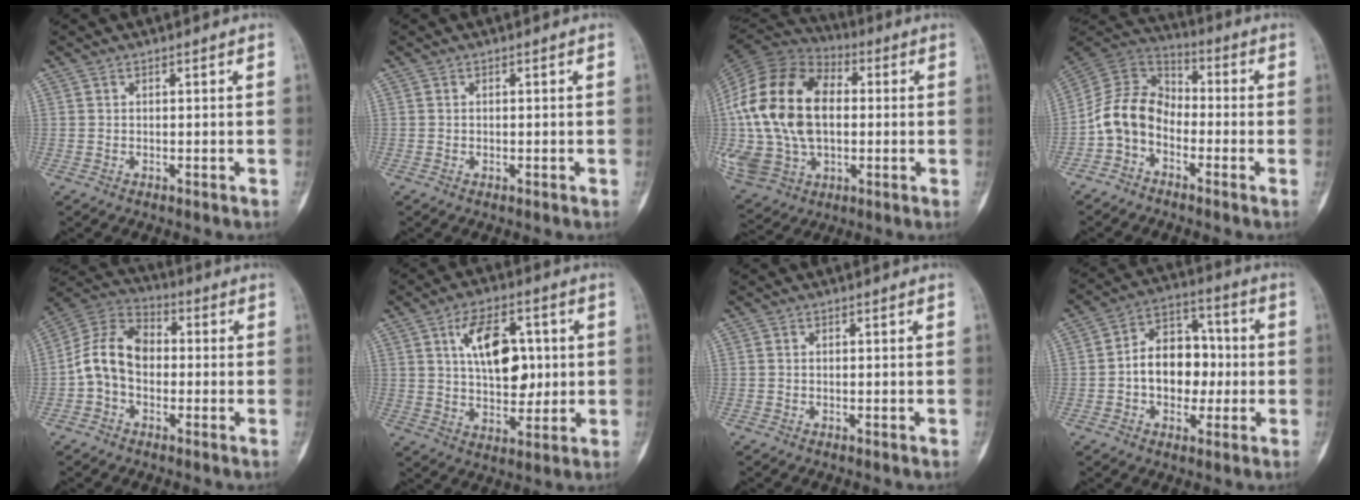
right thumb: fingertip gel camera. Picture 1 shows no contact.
{"total": 0.0}
{"total": 27.0, "force": [1.1, 18.1, 20.0], "torque": [-0.411, 0.014, 0.032]}
{"total": 9.2, "force": [-3.3, 7.4, 4.2], "torque": [-0.072, 0.063, -0.082]}
{"total": 10.0, "force": [-1.2, 8.0, 6.0], "torque": [-0.107, 0.041, -0.037]}
{"total": 13.1, "force": [2.9, 7.6, 10.2], "torque": [-0.133, -0.006, 0.052]}
{"total": 0.0}
{"total": 12.5, "force": [-1.0, 9.1, 8.5], "torque": [-0.088, 0.036, -0.023]}